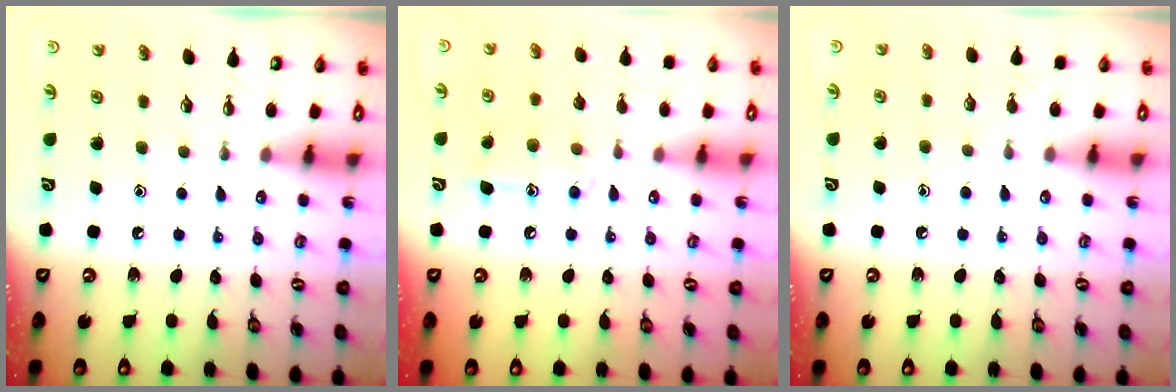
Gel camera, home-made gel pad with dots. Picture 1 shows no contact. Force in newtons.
{"total": 11.4, "press": 11.4, "slide": 0.8}
{"total": 5.4, "press": 5.3, "slide": 0.5}